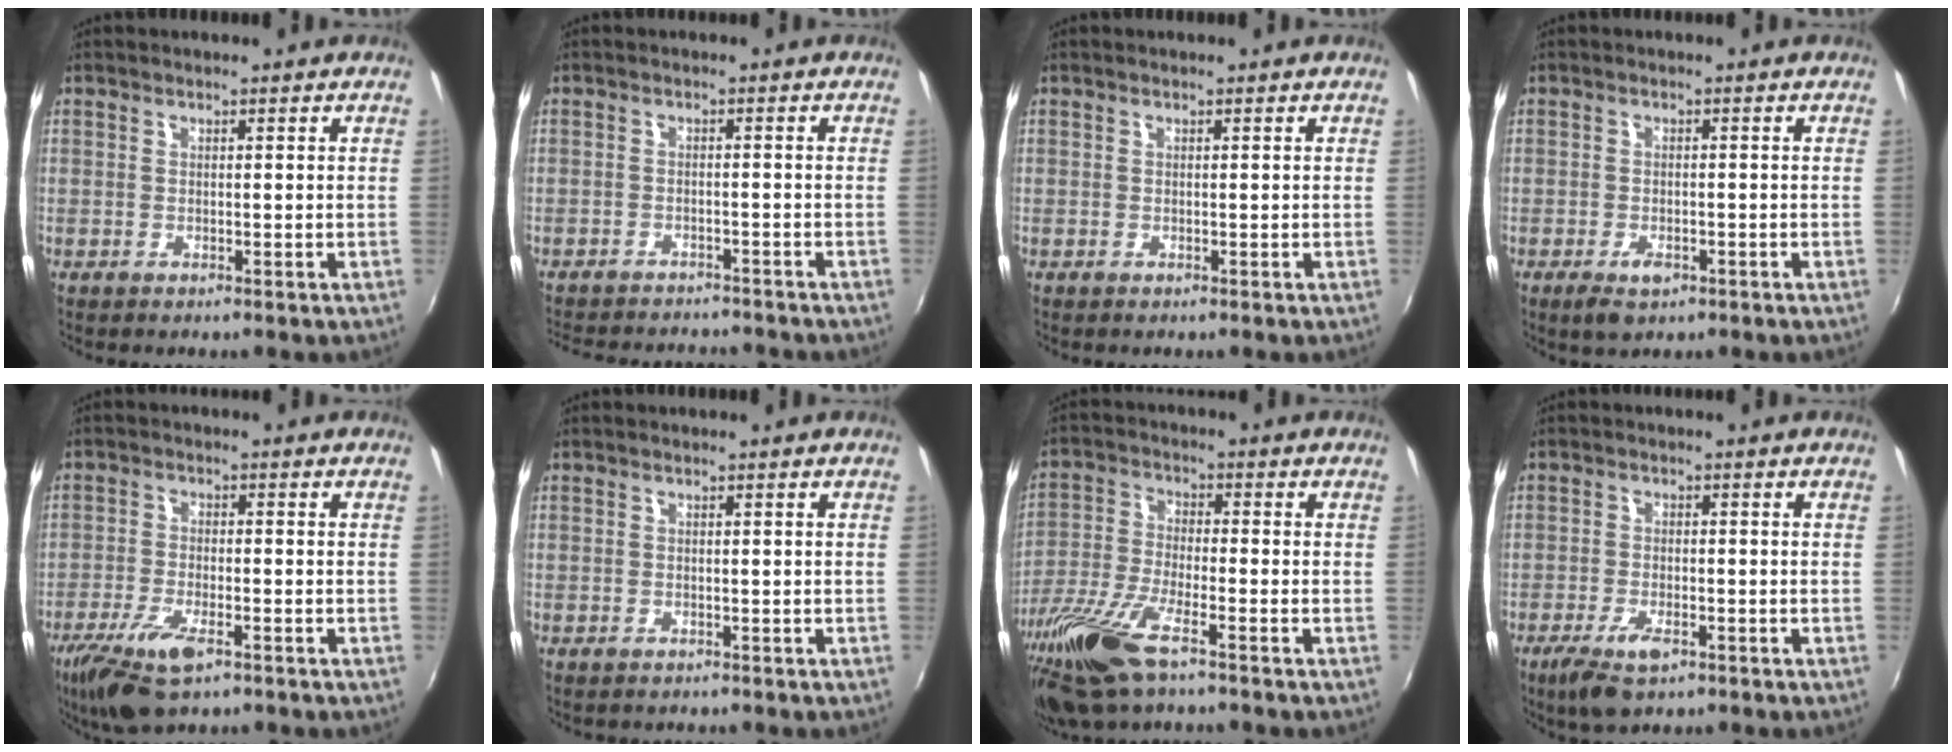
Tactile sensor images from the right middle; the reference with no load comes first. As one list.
[{"total": 11.4, "force": [-10.3, 3.1, 3.8], "torque": [-0.094, -0.014, -0.148]}, {"total": 0.0}, {"total": 3.8, "force": [-2.1, 1.9, 2.5], "torque": [-0.055, -0.011, -0.037]}, {"total": 10.0, "force": [-6.2, 3.5, 7.1], "torque": [-0.166, -0.031, -0.117]}, {"total": 0.8, "force": [-0.6, 0.4, 0.1], "torque": [-0.005, -0.003, -0.011]}, {"total": 15.2, "force": [-10.2, 3.6, 10.7], "torque": [-0.234, -0.043, -0.201]}, {"total": 6.4, "force": [-3.9, 2.4, 4.4], "torque": [-0.108, -0.019, -0.072]}]